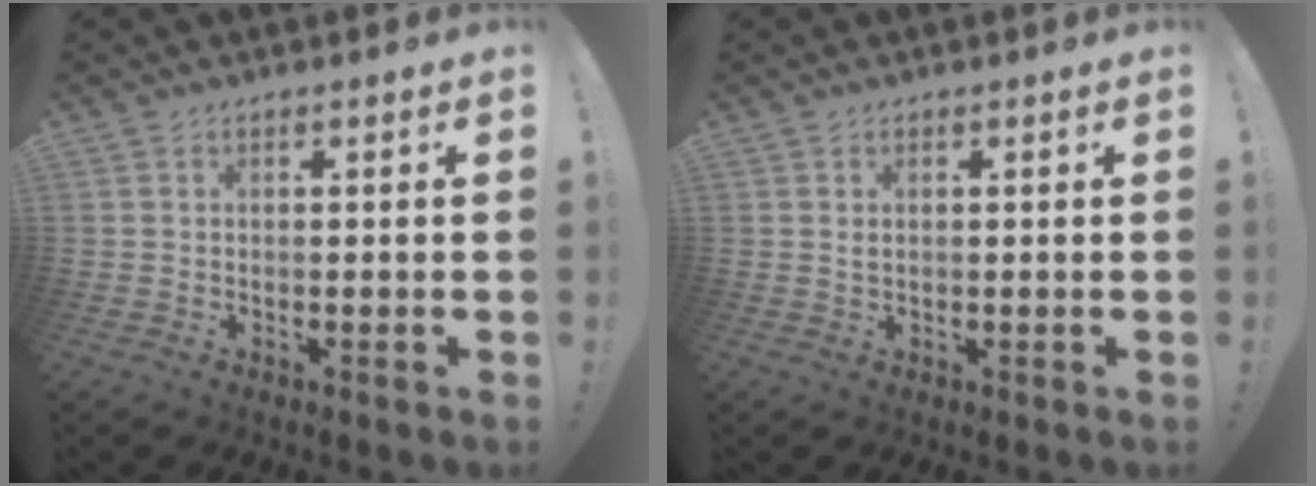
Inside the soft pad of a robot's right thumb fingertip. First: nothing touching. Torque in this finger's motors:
{"motor_torque": [-0.01, -0.05, -0.33, 0.28, 0.07]}